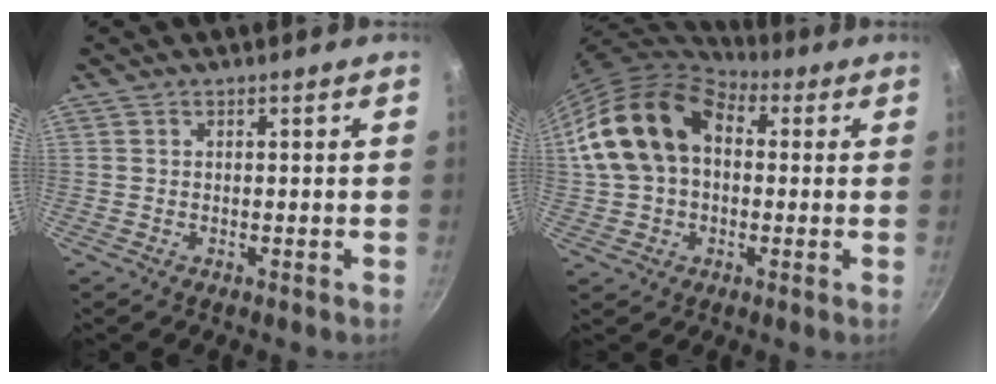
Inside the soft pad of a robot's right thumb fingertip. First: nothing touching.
{"total": 16.1, "force": [2.8, 11.4, 11.0], "torque": [-0.185, 0.030, 0.041]}